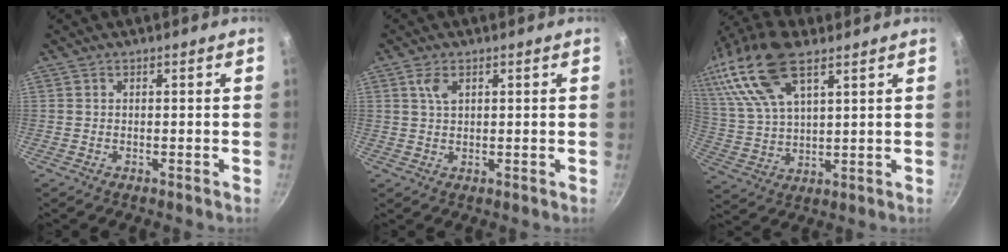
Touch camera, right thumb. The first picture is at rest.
{"total": 2.9, "force": [1.4, 1.7, 2.0], "torque": [-0.036, -0.004, 0.026]}
{"total": 20.5, "force": [11.7, 9.5, 14.0], "torque": [-0.291, 0.011, 0.231]}